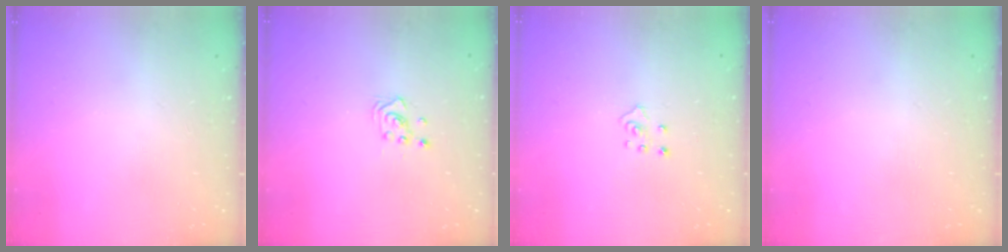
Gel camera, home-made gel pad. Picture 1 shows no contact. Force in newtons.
{"total": 2.8, "press": 2.8, "slide": 0.3}
{"total": 2.7, "press": 2.7, "slide": 0.2}
{"total": 0.0}